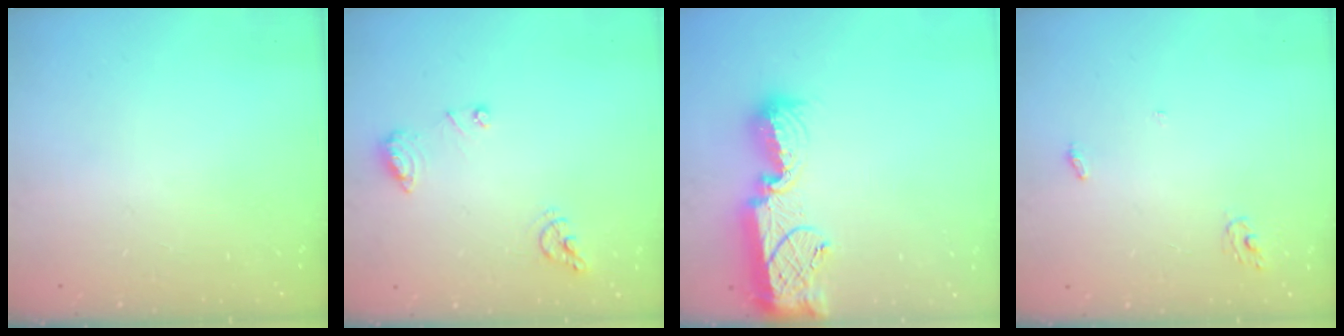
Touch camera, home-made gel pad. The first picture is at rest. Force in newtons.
{"total": 9.6, "press": 9.6, "slide": 1.1}
{"total": 13.7, "press": 13.7, "slide": 1.0}
{"total": 3.2, "press": 3.2, "slide": 0.2}